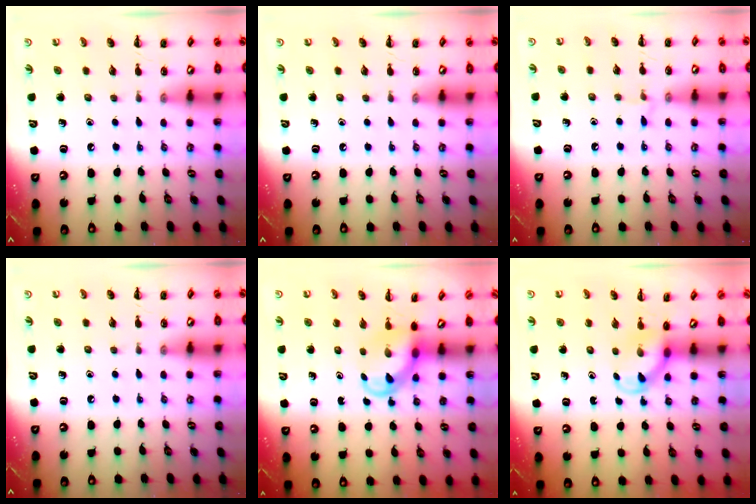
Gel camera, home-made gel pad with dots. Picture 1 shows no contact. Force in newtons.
{"total": 0.0}
{"total": 4.0, "press": 3.8, "slide": 1.3}
{"total": 0.0}
{"total": 3.7, "press": 3.6, "slide": 0.8}
{"total": 3.5, "press": 3.3, "slide": 1.4}